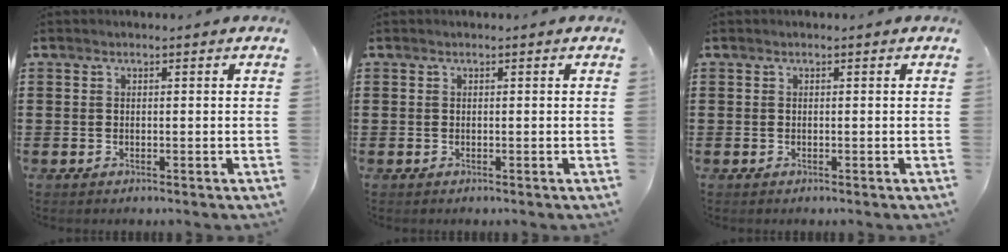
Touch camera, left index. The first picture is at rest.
{"total": 0.0}
{"total": 0.0}